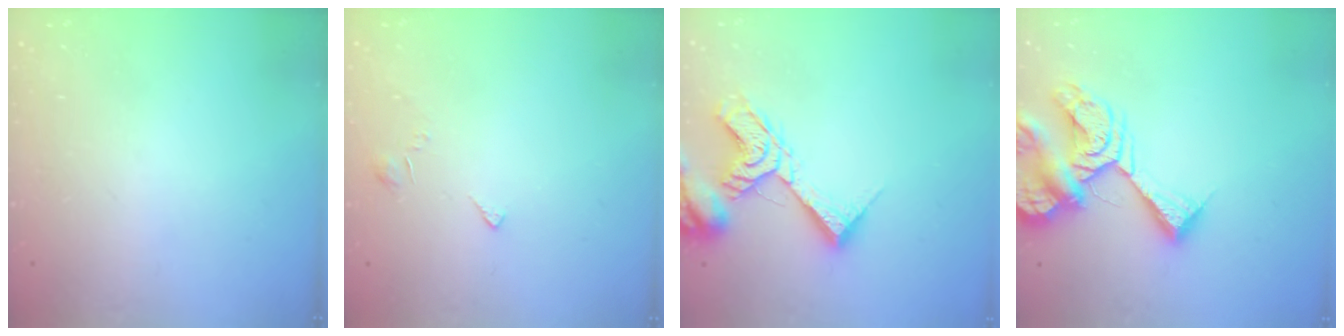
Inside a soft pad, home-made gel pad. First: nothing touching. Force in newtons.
{"total": 2.7, "press": 2.6, "slide": 0.5}
{"total": 12.9, "press": 12.8, "slide": 1.6}
{"total": 14.0, "press": 13.9, "slide": 1.7}